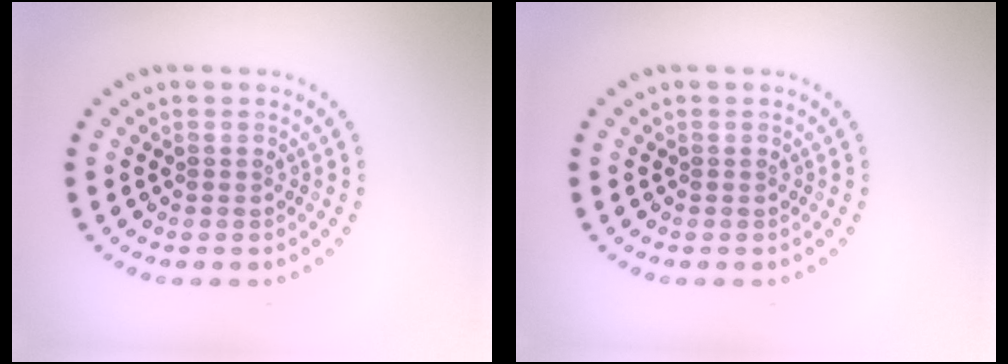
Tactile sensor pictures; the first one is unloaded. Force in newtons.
{"total": 0.0}